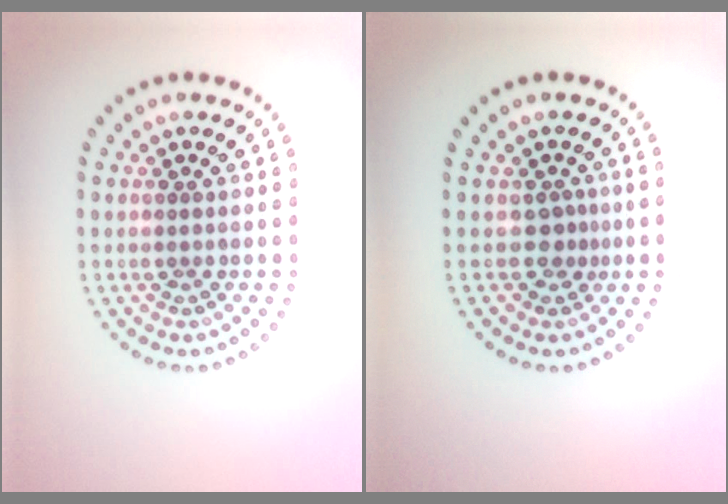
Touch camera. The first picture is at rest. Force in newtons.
{"total": 1.6, "press": 1.2, "slide": 1.1}